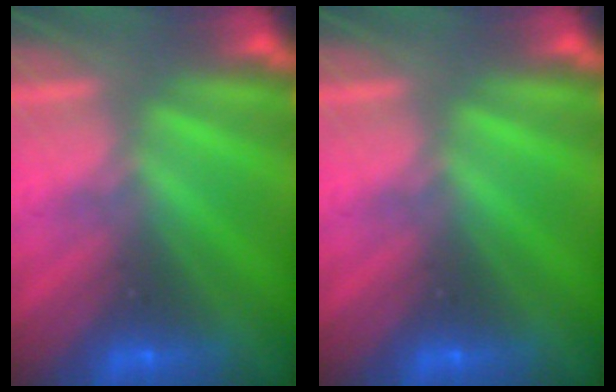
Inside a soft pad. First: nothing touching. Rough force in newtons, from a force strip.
{"total": 0.0}